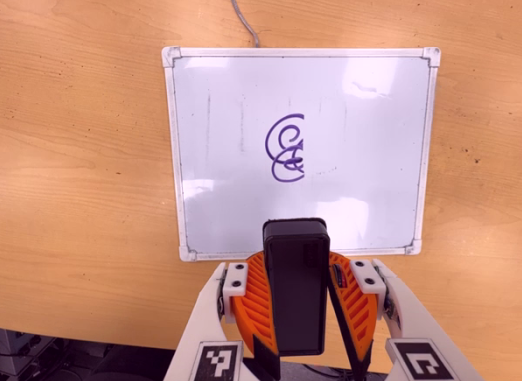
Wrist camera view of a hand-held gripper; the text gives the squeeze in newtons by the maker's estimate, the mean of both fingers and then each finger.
{"total": 10.5, "left": 10.2, "right": 10.8}